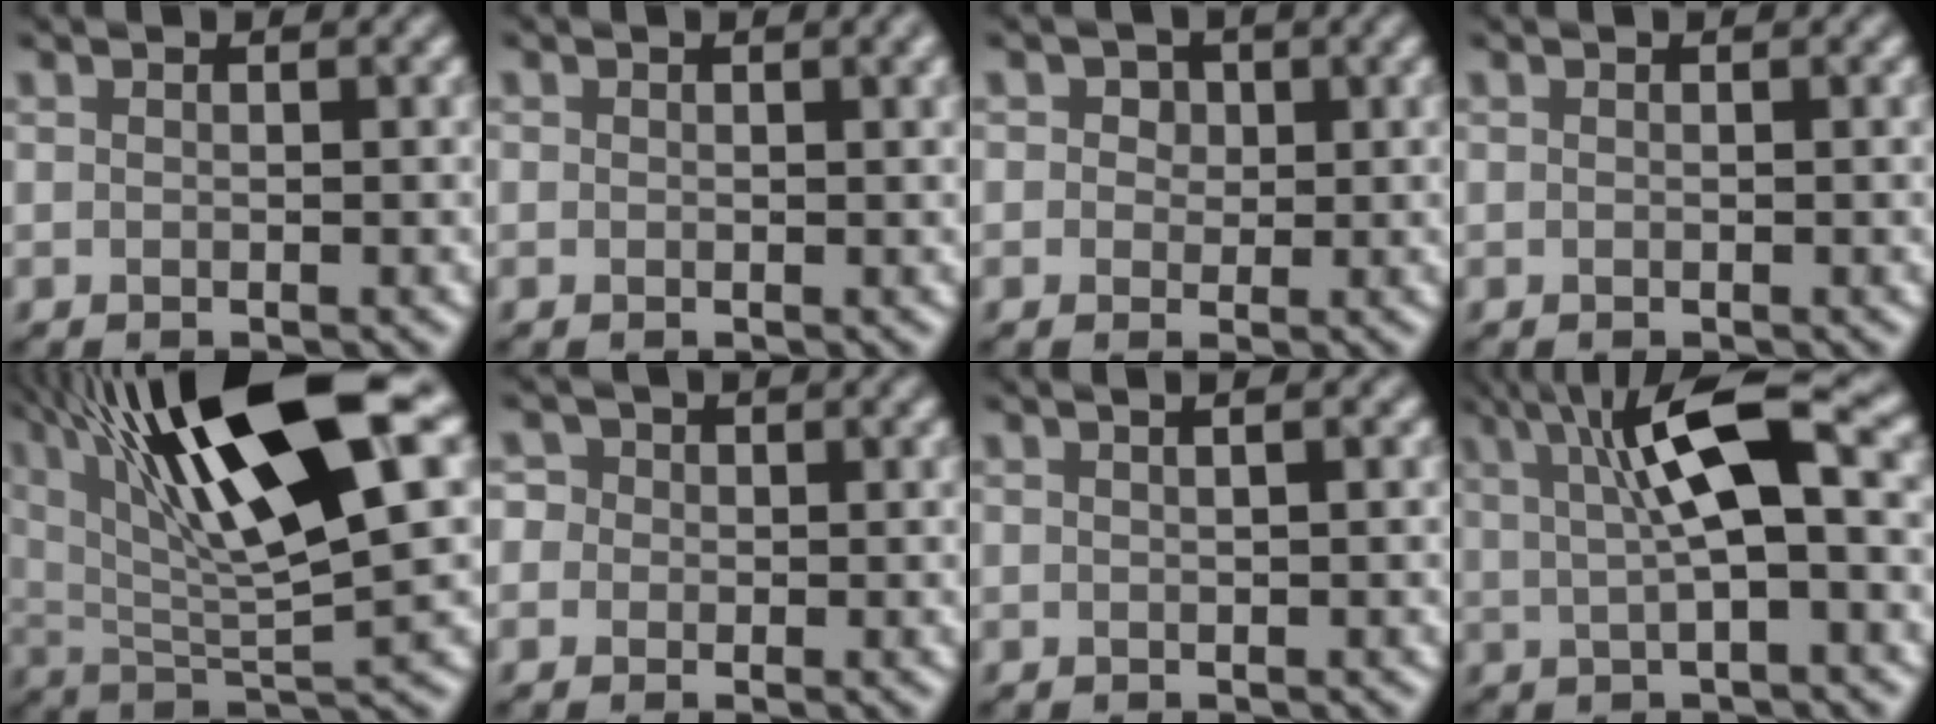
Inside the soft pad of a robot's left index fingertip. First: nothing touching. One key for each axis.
{"total": 1.2, "fx": 0.4, "fy": 0.7, "fz": 0.9, "tx": -0.010, "ty": -0.002, "tz": 0.005}
{"total": 2.5, "fx": 0.9, "fy": 2.1, "fz": 1.2, "tx": -0.020, "ty": 0.002, "tz": -0.002}
{"total": 0.0}
{"total": 15.2, "fx": 6.0, "fy": 3.7, "fz": 13.4, "tx": -0.228, "ty": 0.012, "tz": 0.095}
{"total": 3.1, "fx": 0.6, "fy": 2.9, "fz": 0.9, "tx": -0.004, "ty": 0.016, "tz": -0.011}
{"total": 3.2, "fx": 1.4, "fy": 1.5, "fz": 2.4, "tx": -0.008, "ty": 0.019, "tz": -0.010}
{"total": 8.0, "fx": 1.9, "fy": 1.9, "fz": 7.5, "tx": -0.129, "ty": 0.009, "tz": 0.027}